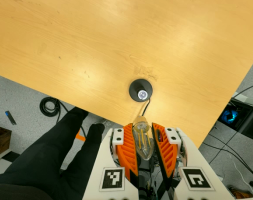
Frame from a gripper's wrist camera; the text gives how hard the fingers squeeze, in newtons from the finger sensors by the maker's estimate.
{"total": 13.5, "left": 13.8, "right": 13.2}